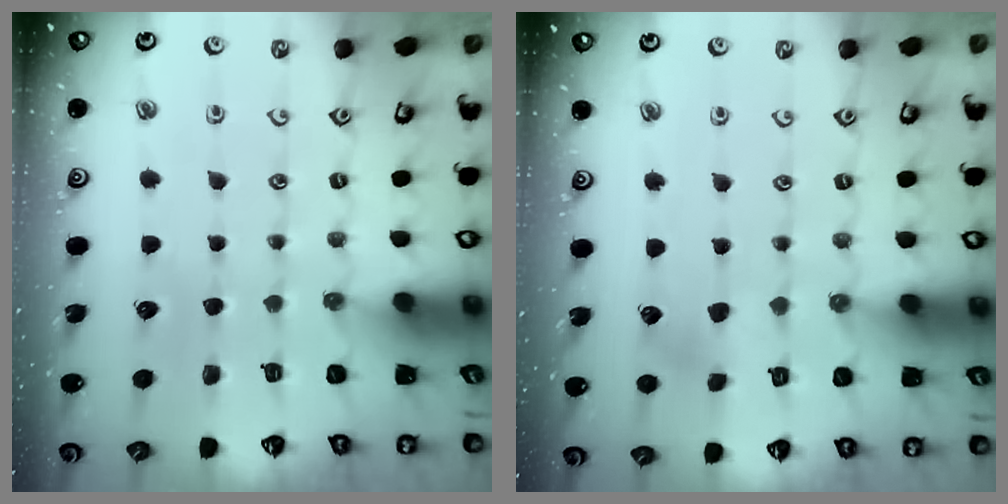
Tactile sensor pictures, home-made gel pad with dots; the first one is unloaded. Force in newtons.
{"total": 3.3, "press": 3.3, "slide": 0.4}